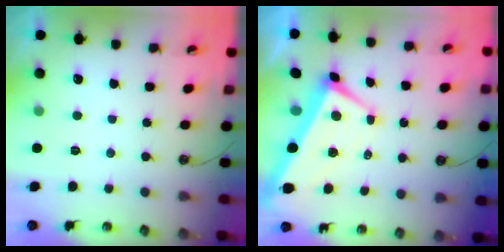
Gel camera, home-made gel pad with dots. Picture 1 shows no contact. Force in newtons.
{"total": 1.7, "press": 1.5, "slide": 0.8}